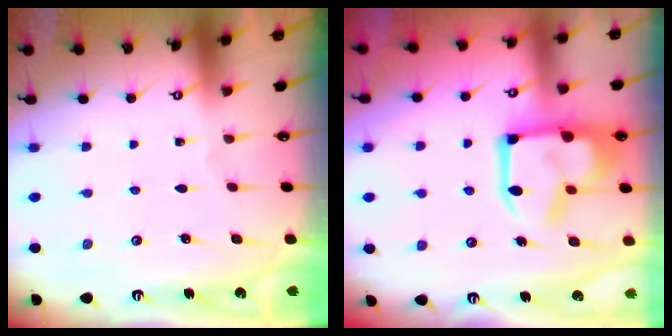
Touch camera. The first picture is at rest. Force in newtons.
{"total": 14.7, "press": 14.6, "slide": 1.8}